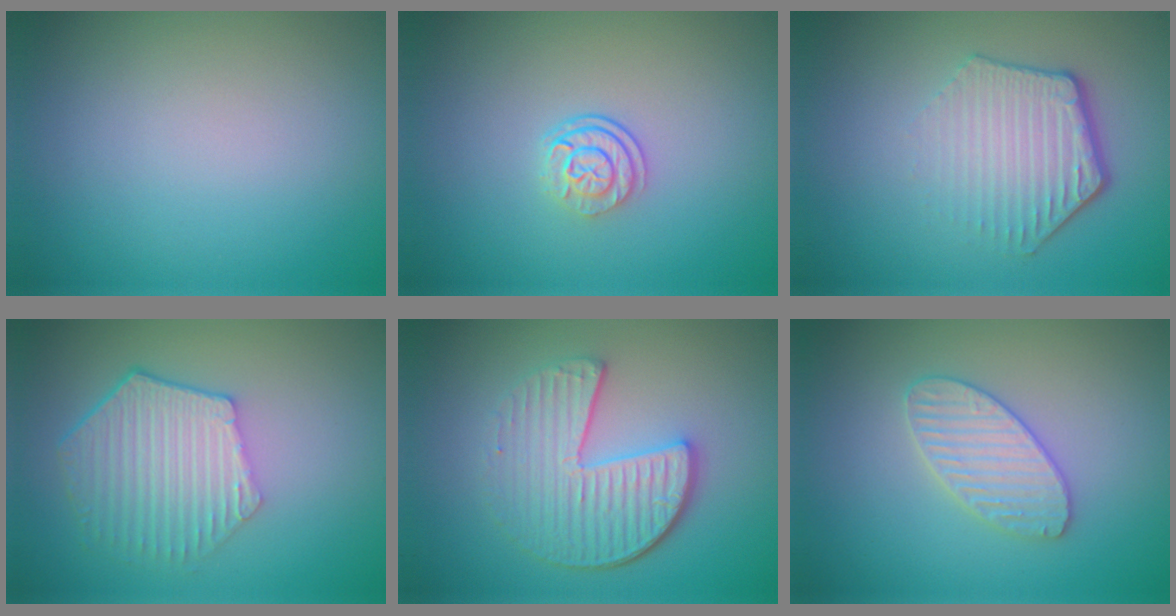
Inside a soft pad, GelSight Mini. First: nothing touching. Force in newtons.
{"total": 2.4, "press": 1.8, "slide": 1.7}
{"total": 4.1, "press": 3.2, "slide": 2.5}
{"total": 5.9, "press": 4.4, "slide": 3.8}
{"total": 5.3, "press": 4.0, "slide": 3.5}
{"total": 3.2, "press": 3.2, "slide": 0.3}